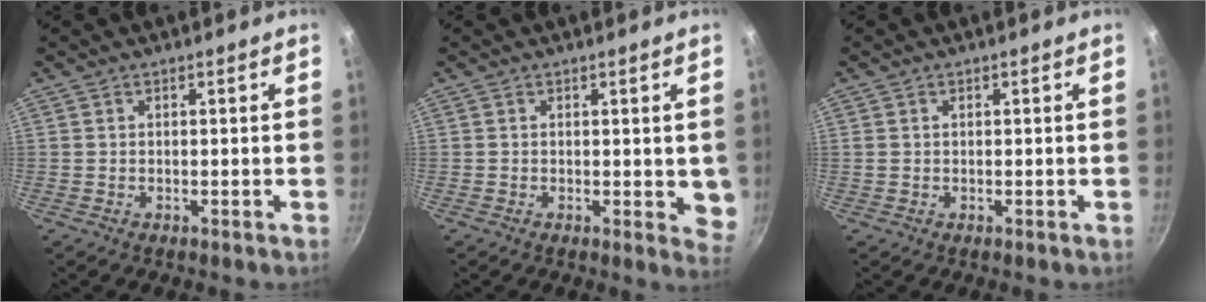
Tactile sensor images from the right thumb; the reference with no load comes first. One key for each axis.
{"total": 3.8, "fx": 0.4, "fy": 1.9, "fz": 3.3, "tx": -0.029, "ty": -0.008, "tz": 0.006}
{"total": 0.6, "fx": 0.2, "fy": 0.5, "fz": 0.3, "tx": -0.005, "ty": 0.002, "tz": 0.002}